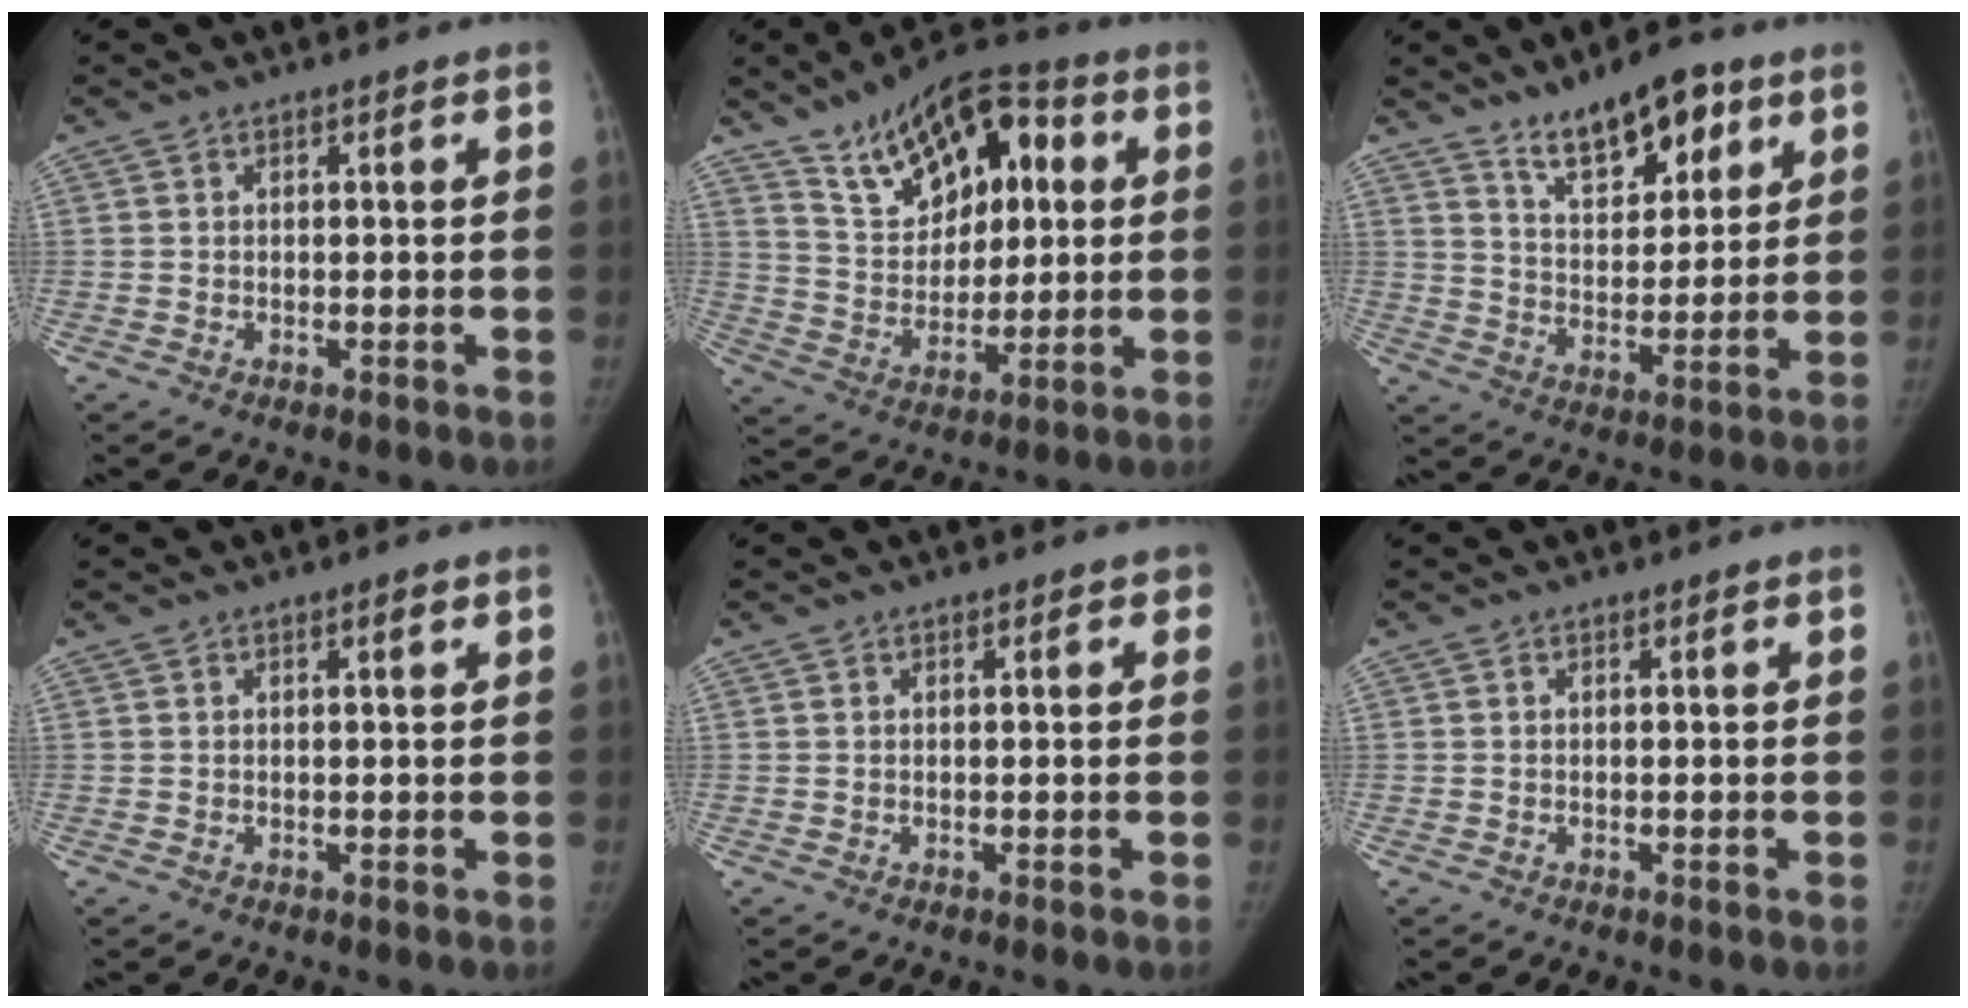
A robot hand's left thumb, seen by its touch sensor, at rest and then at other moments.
{"total": 18.2, "force": [7.3, 10.4, 13.0], "torque": [-0.152, -0.003, 0.127]}
{"total": 12.6, "force": [8.1, 5.7, 7.8], "torque": [-0.087, -0.046, 0.137]}
{"total": 0.9, "force": [0.5, 0.2, 0.8], "torque": [-0.009, 0.000, 0.006]}
{"total": 0.7, "force": [0.4, 0.5, 0.3], "torque": [0.011, 0.001, -0.001]}
{"total": 0.0}